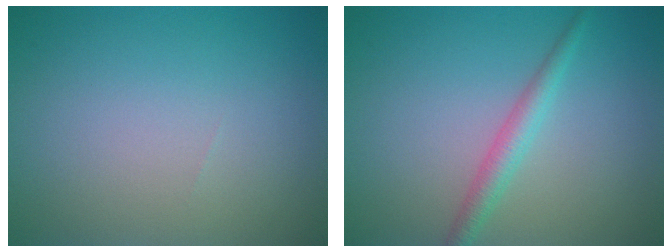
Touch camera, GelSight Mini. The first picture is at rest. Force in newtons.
{"total": 2.2, "press": 2.2, "slide": 0.0}